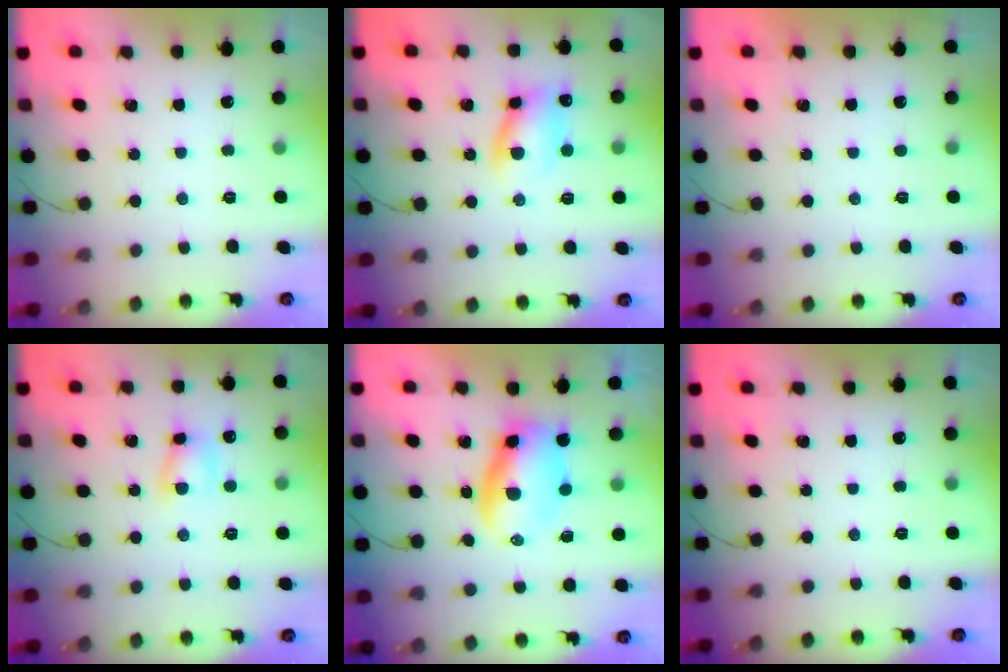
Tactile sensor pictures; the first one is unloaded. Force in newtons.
{"total": 10.0, "press": 9.9, "slide": 1.6}
{"total": 0.9, "press": 0.9, "slide": 0.1}
{"total": 5.7, "press": 5.6, "slide": 0.6}
{"total": 7.1, "press": 6.8, "slide": 2.0}
{"total": 0.0}